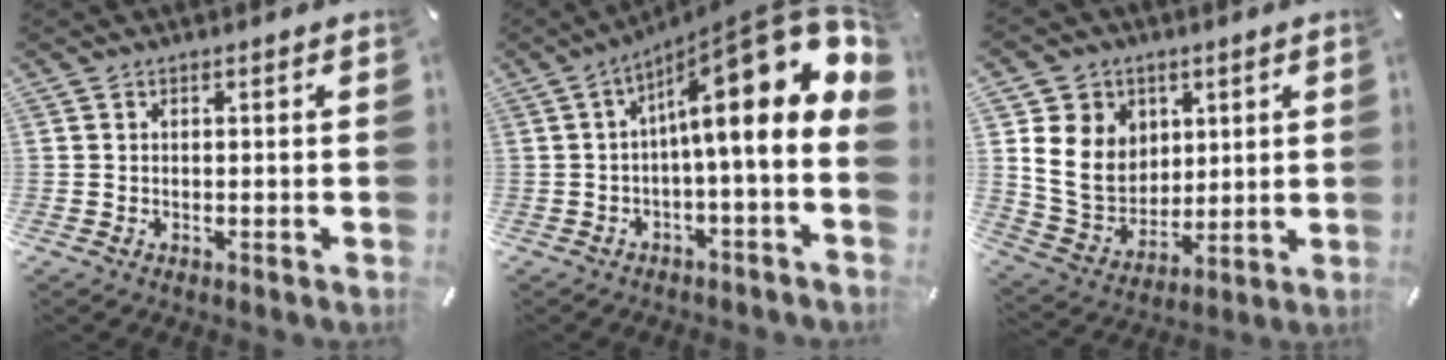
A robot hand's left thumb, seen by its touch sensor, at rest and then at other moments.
{"total": 17.6, "force": [4.8, 3.6, 16.5], "torque": [-0.241, -0.055, 0.069]}
{"total": 12.7, "force": [3.2, 11.4, 4.6], "torque": [-0.096, -0.014, 0.068]}